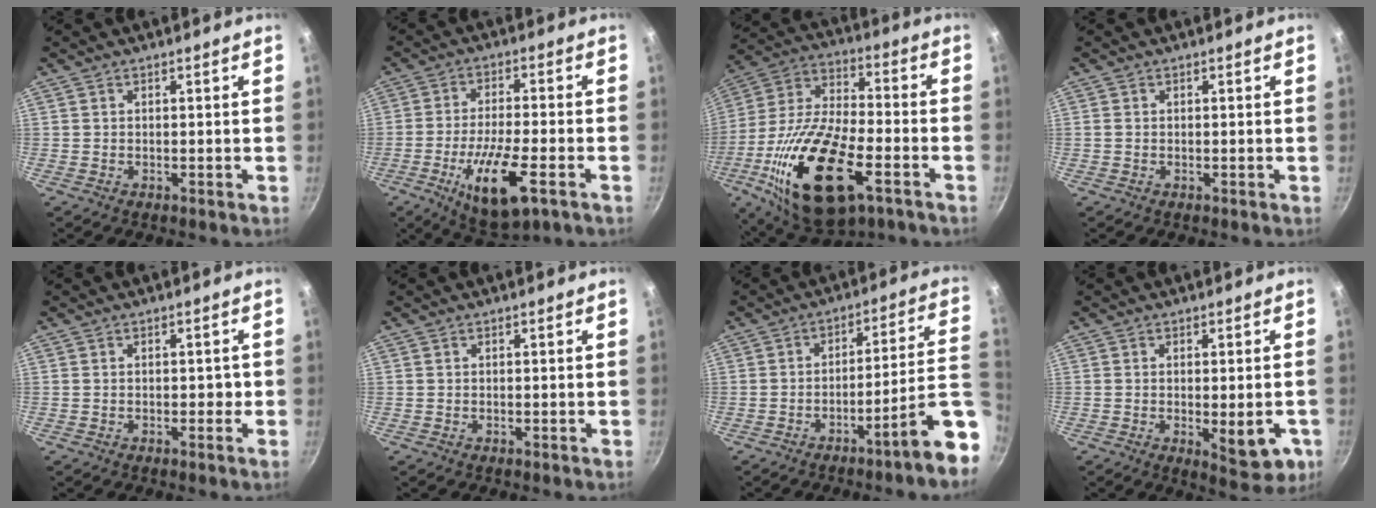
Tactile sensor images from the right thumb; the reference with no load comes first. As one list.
[{"total": 13.9, "force": [-5.6, 4.2, 11.9], "torque": [-0.212, 0.010, -0.094]}, {"total": 26.2, "force": [-9.9, 11.8, 21.3], "torque": [-0.401, 0.021, -0.177]}, {"total": 0.6, "force": [0.0, 0.5, 0.3], "torque": [-0.005, 0.002, -0.002]}, {"total": 1.6, "force": [-0.6, 0.9, 1.2], "torque": [-0.003, 0.013, -0.008]}, {"total": 0.0}, {"total": 13.4, "force": [-5.5, 1.4, 12.1], "torque": [-0.151, 0.047, -0.080]}, {"total": 8.7, "force": [-2.1, 3.3, 7.7], "torque": [-0.084, -0.007, -0.019]}]